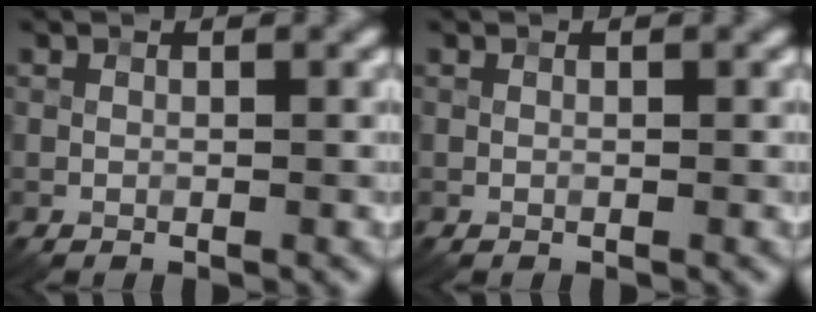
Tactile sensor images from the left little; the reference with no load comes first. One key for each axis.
{"total": 0.0}